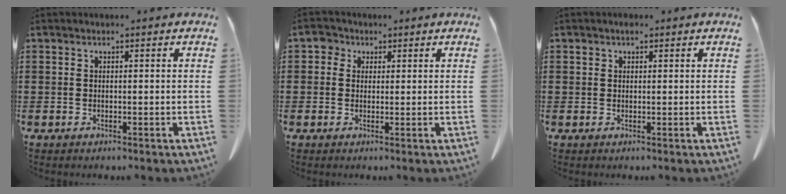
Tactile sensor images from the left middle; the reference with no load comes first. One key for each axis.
{"total": 2.2, "fx": 1.1, "fy": 1.8, "fz": 0.7, "tx": -0.013, "ty": 0.004, "tz": 0.017}
{"total": 0.9, "fx": 0.5, "fy": 0.6, "fz": 0.3, "tx": -0.009, "ty": 0.005, "tz": 0.010}